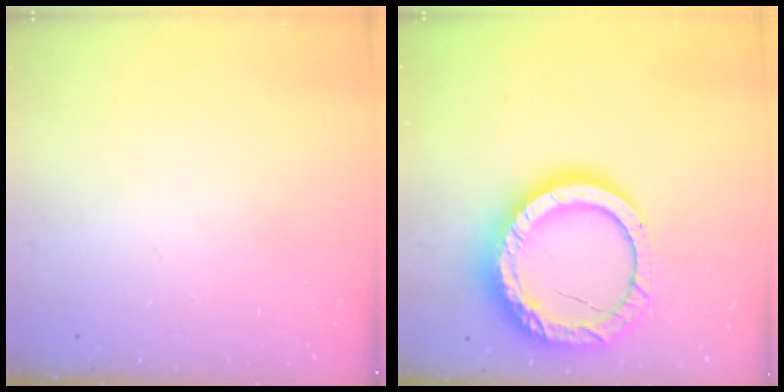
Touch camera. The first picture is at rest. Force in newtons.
{"total": 20.9, "press": 20.8, "slide": 2.6}